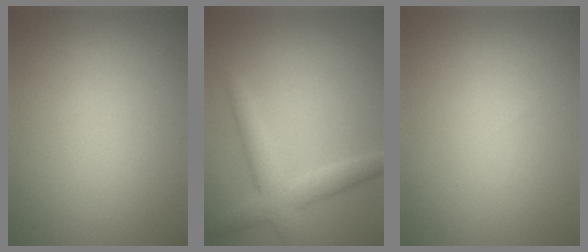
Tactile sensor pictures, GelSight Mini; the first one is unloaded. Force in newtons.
{"total": 3.6, "press": 3.6, "slide": 0.2}
{"total": 0.0}